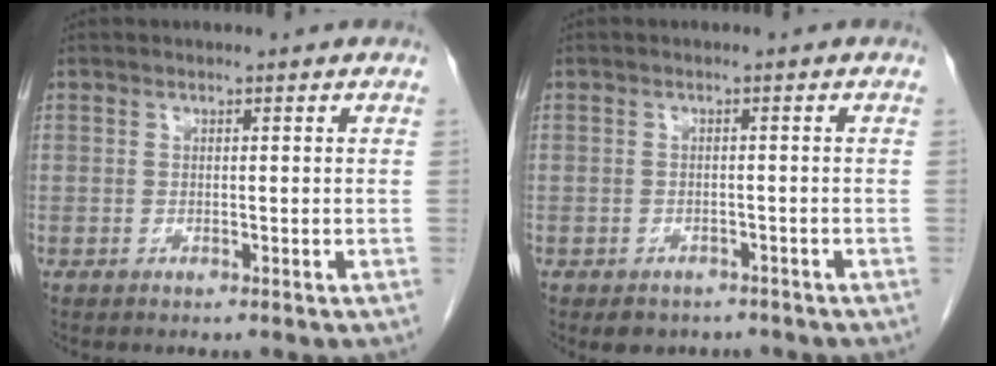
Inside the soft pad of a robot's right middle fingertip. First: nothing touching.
{"total": 4.3, "force": [-3.5, 2.4, 1.0], "torque": [-0.010, 0.004, -0.042]}